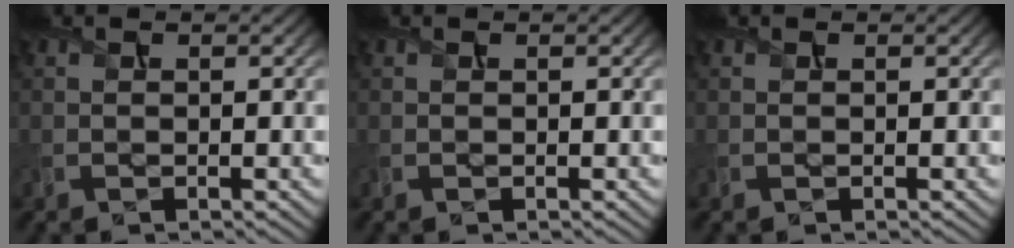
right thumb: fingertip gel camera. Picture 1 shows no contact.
{"total": 0.0}
{"total": 0.0}